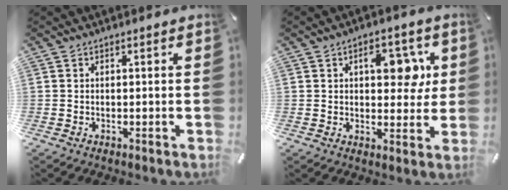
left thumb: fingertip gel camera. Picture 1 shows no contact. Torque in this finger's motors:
{"motor_torque": [1.14, 1.24, 0.67, -0.45, 0.26]}